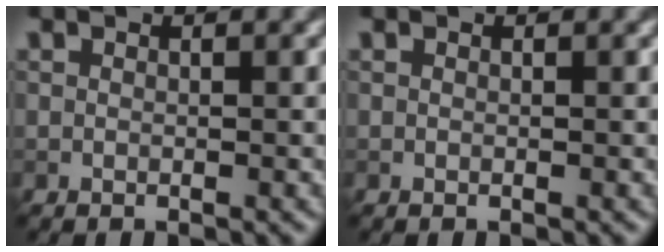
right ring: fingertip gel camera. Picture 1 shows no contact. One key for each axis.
{"total": 0.0}